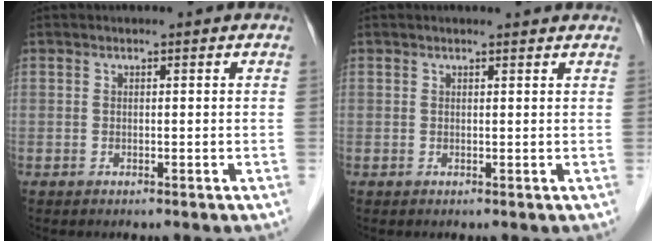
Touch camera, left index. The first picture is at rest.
{"total": 3.2, "force": [3.1, 0.4, 0.9], "torque": [-0.014, 0.013, 0.030]}